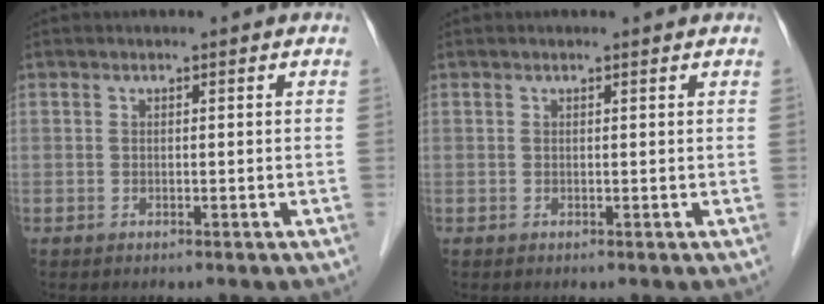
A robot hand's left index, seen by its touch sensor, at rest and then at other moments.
{"total": 1.2, "force": [1.1, 0.1, 0.5], "torque": [-0.013, 0.010, 0.014]}